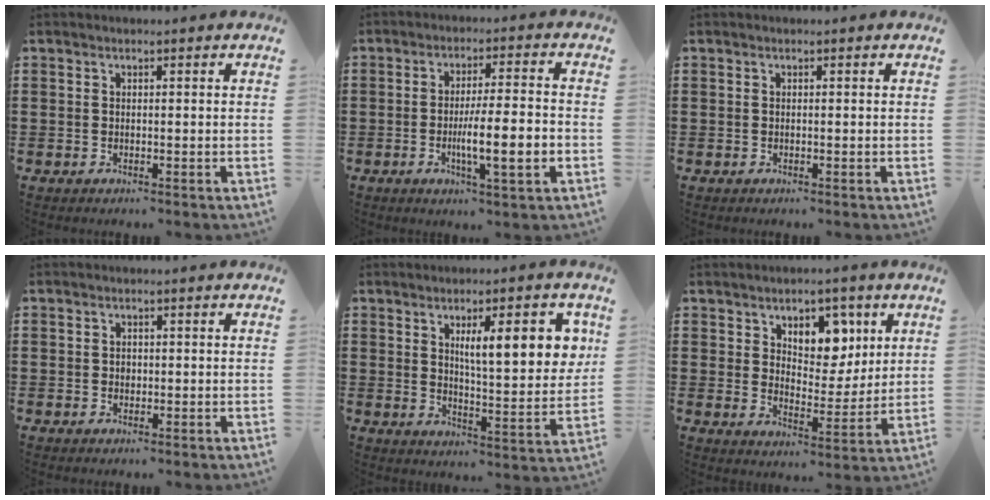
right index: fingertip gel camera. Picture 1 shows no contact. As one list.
[{"total": 8.1, "force": [-2.2, 1.0, 7.7], "torque": [-0.134, -0.009, -0.039]}, {"total": 0.0}, {"total": 0.8, "force": [0.0, 0.6, 0.4], "torque": [-0.011, 0.001, 0.001]}, {"total": 10.3, "force": [3.6, 2.9, 9.2], "torque": [-0.147, -0.004, 0.054]}, {"total": 6.5, "force": [4.0, 4.4, 2.6], "torque": [-0.052, -0.006, 0.067]}]